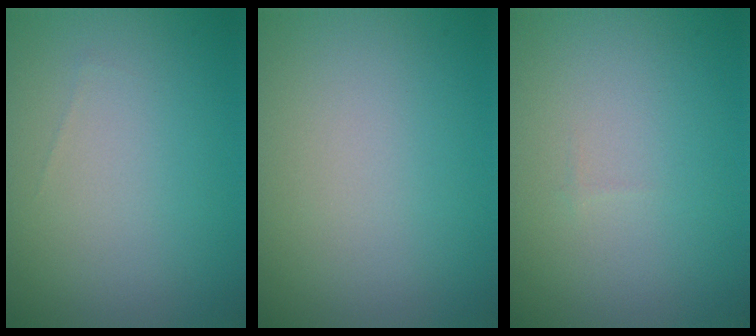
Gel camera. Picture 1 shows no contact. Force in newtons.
{"total": 0.0}
{"total": 0.0}